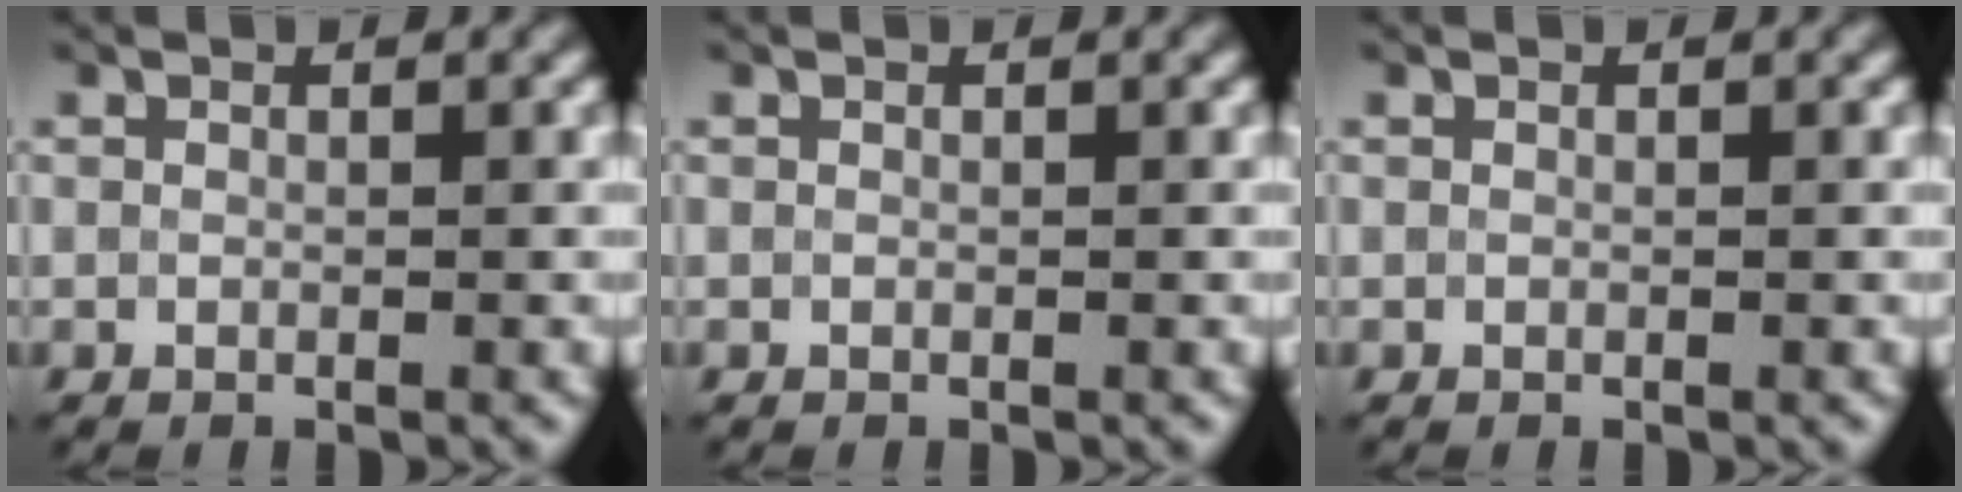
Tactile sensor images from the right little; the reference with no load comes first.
{"total": 0.0}
{"total": 0.0}